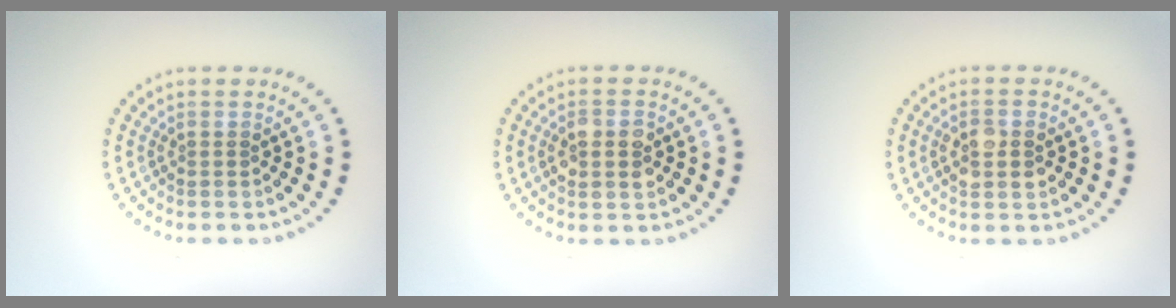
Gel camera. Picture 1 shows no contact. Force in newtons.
{"total": 2.8, "press": 2.8, "slide": 0.3}
{"total": 2.8, "press": 2.8, "slide": 0.2}